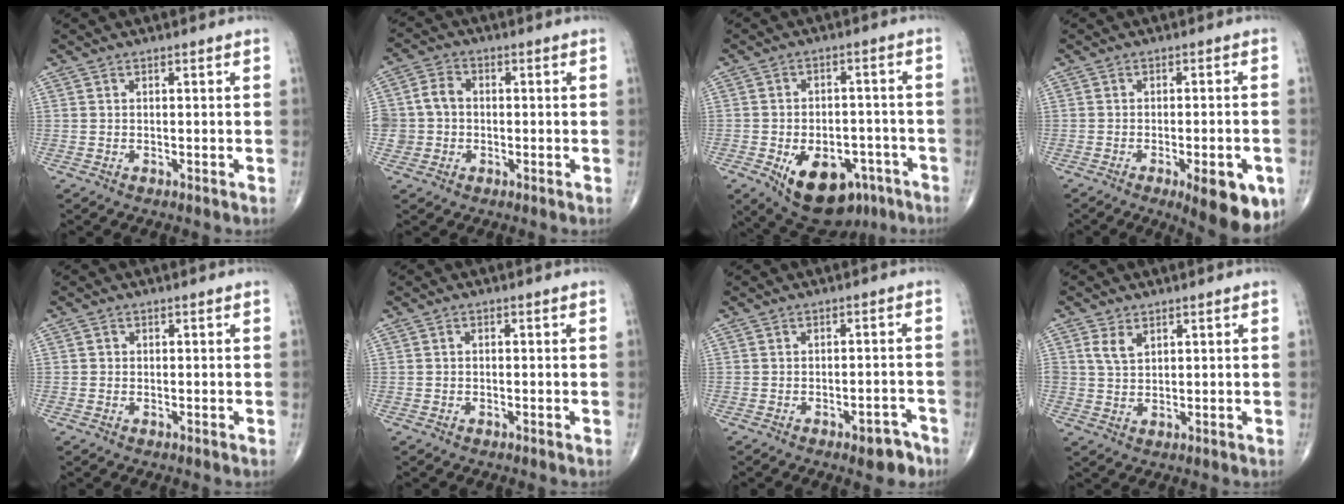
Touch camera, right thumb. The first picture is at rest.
{"total": 6.8, "force": [-0.3, 6.0, 3.2], "torque": [-0.048, 0.022, -0.009]}
{"total": 15.6, "force": [-8.1, 9.1, 9.7], "torque": [-0.117, 0.031, -0.108]}
{"total": 11.5, "force": [-5.0, 3.7, 9.6], "torque": [-0.104, 0.003, -0.059]}
{"total": 0.8, "force": [0.0, 0.8, 0.2], "torque": [0.001, 0.002, -0.001]}
{"total": 0.6, "force": [0.0, 0.4, 0.4], "torque": [-0.005, 0.005, -0.001]}
{"total": 4.7, "force": [-3.1, 2.0, 3.0], "torque": [-0.023, 0.024, -0.034]}
{"total": 3.5, "force": [1.7, 2.2, 2.1], "torque": [-0.034, -0.006, 0.040]}